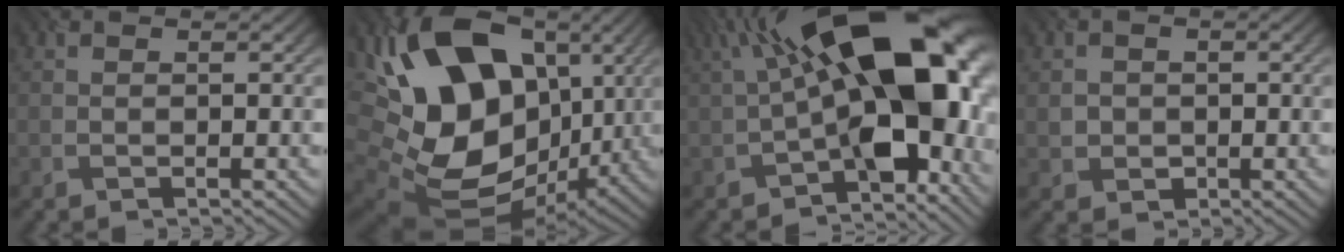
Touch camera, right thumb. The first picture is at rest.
{"total": 18.5, "force": [2.4, 13.4, 12.4], "torque": [-0.251, -0.022, 0.057]}
{"total": 19.8, "force": [0.5, 9.8, 17.2], "torque": [-0.260, 0.006, 0.015]}
{"total": 2.2, "force": [-0.3, 2.1, 0.6], "torque": [-0.016, -0.007, -0.005]}